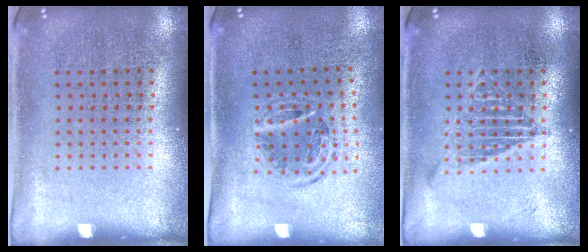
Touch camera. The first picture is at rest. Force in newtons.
{"total": 1.1, "press": 1.0, "slide": 0.2}
{"total": 1.7, "press": 1.7, "slide": 0.2}